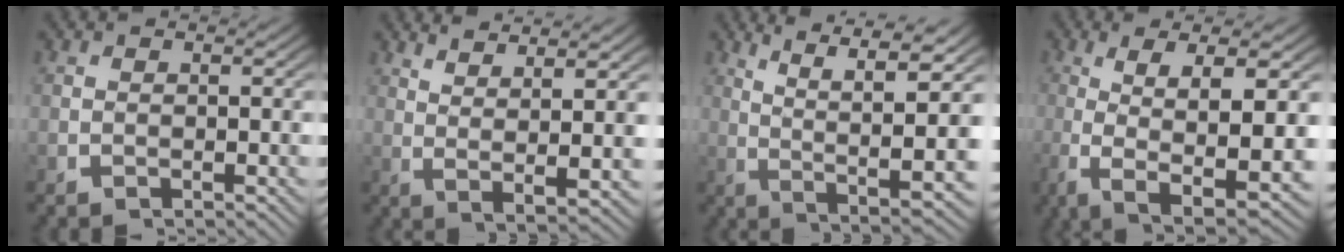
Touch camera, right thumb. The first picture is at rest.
{"total": 5.2, "force": [2.3, 1.2, 4.5], "torque": [-0.079, -0.007, 0.050]}
{"total": 12.1, "force": [2.7, 5.9, 10.2], "torque": [-0.150, -0.007, 0.044]}
{"total": 9.4, "force": [-2.2, 3.7, 8.4], "torque": [-0.167, -0.035, -0.011]}